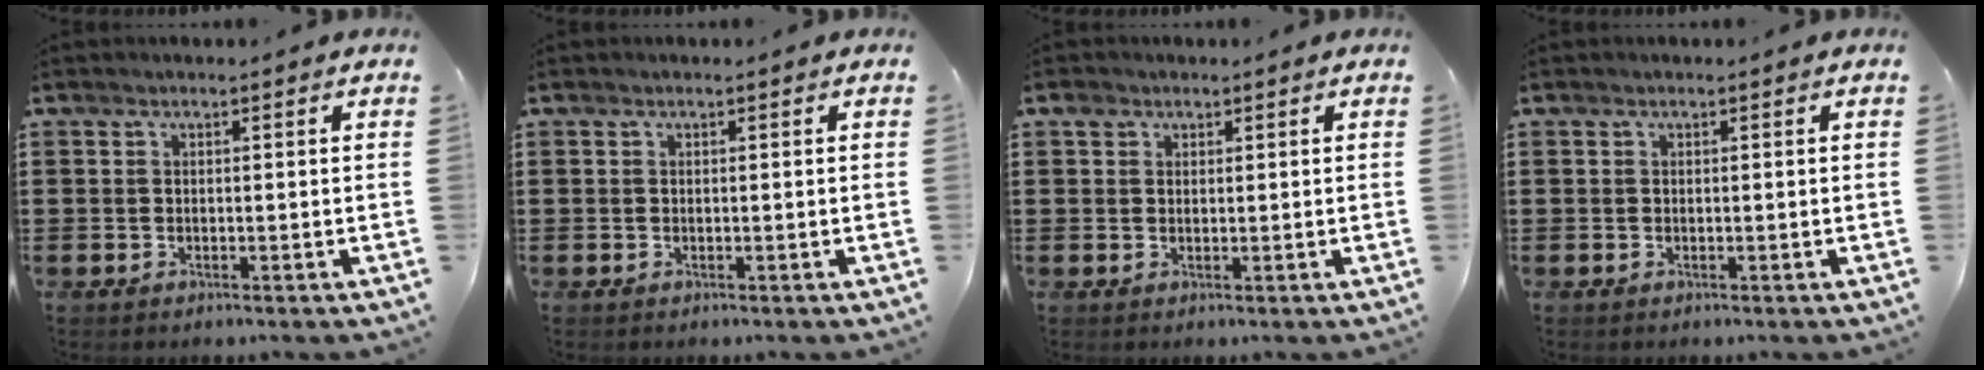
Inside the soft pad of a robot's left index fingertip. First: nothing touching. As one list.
[{"total": 0.0}, {"total": 1.6, "force": [0.9, 1.2, 0.4], "torque": [-0.005, 0.002, 0.015]}, {"total": 0.0}]